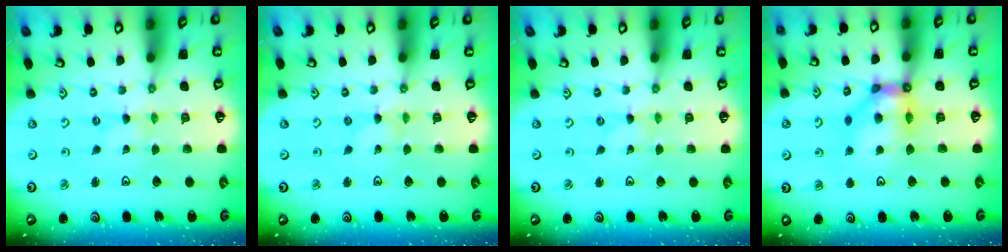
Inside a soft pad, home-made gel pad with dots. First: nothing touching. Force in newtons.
{"total": 0.0}
{"total": 0.0}
{"total": 11.3, "press": 11.1, "slide": 2.0}